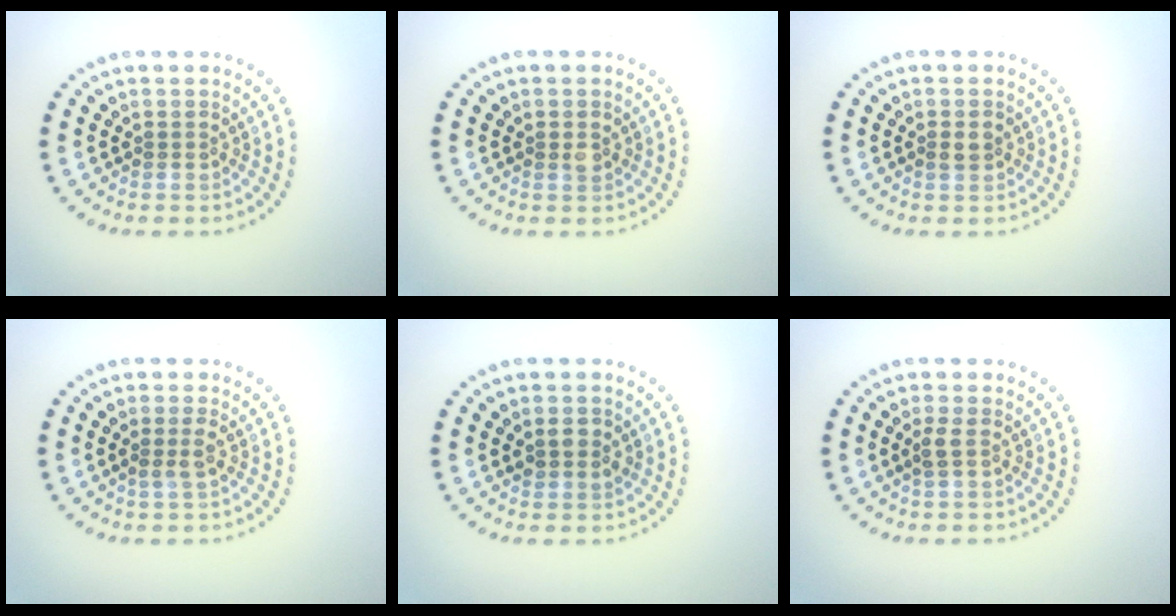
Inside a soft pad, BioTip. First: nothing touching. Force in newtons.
{"total": 0.6, "press": 0.5, "slide": 0.3}
{"total": 1.1, "press": 1.1, "slide": 0.1}
{"total": 1.4, "press": 1.2, "slide": 0.7}
{"total": 1.5, "press": 1.5, "slide": 0.3}
{"total": 1.0, "press": 0.9, "slide": 0.3}